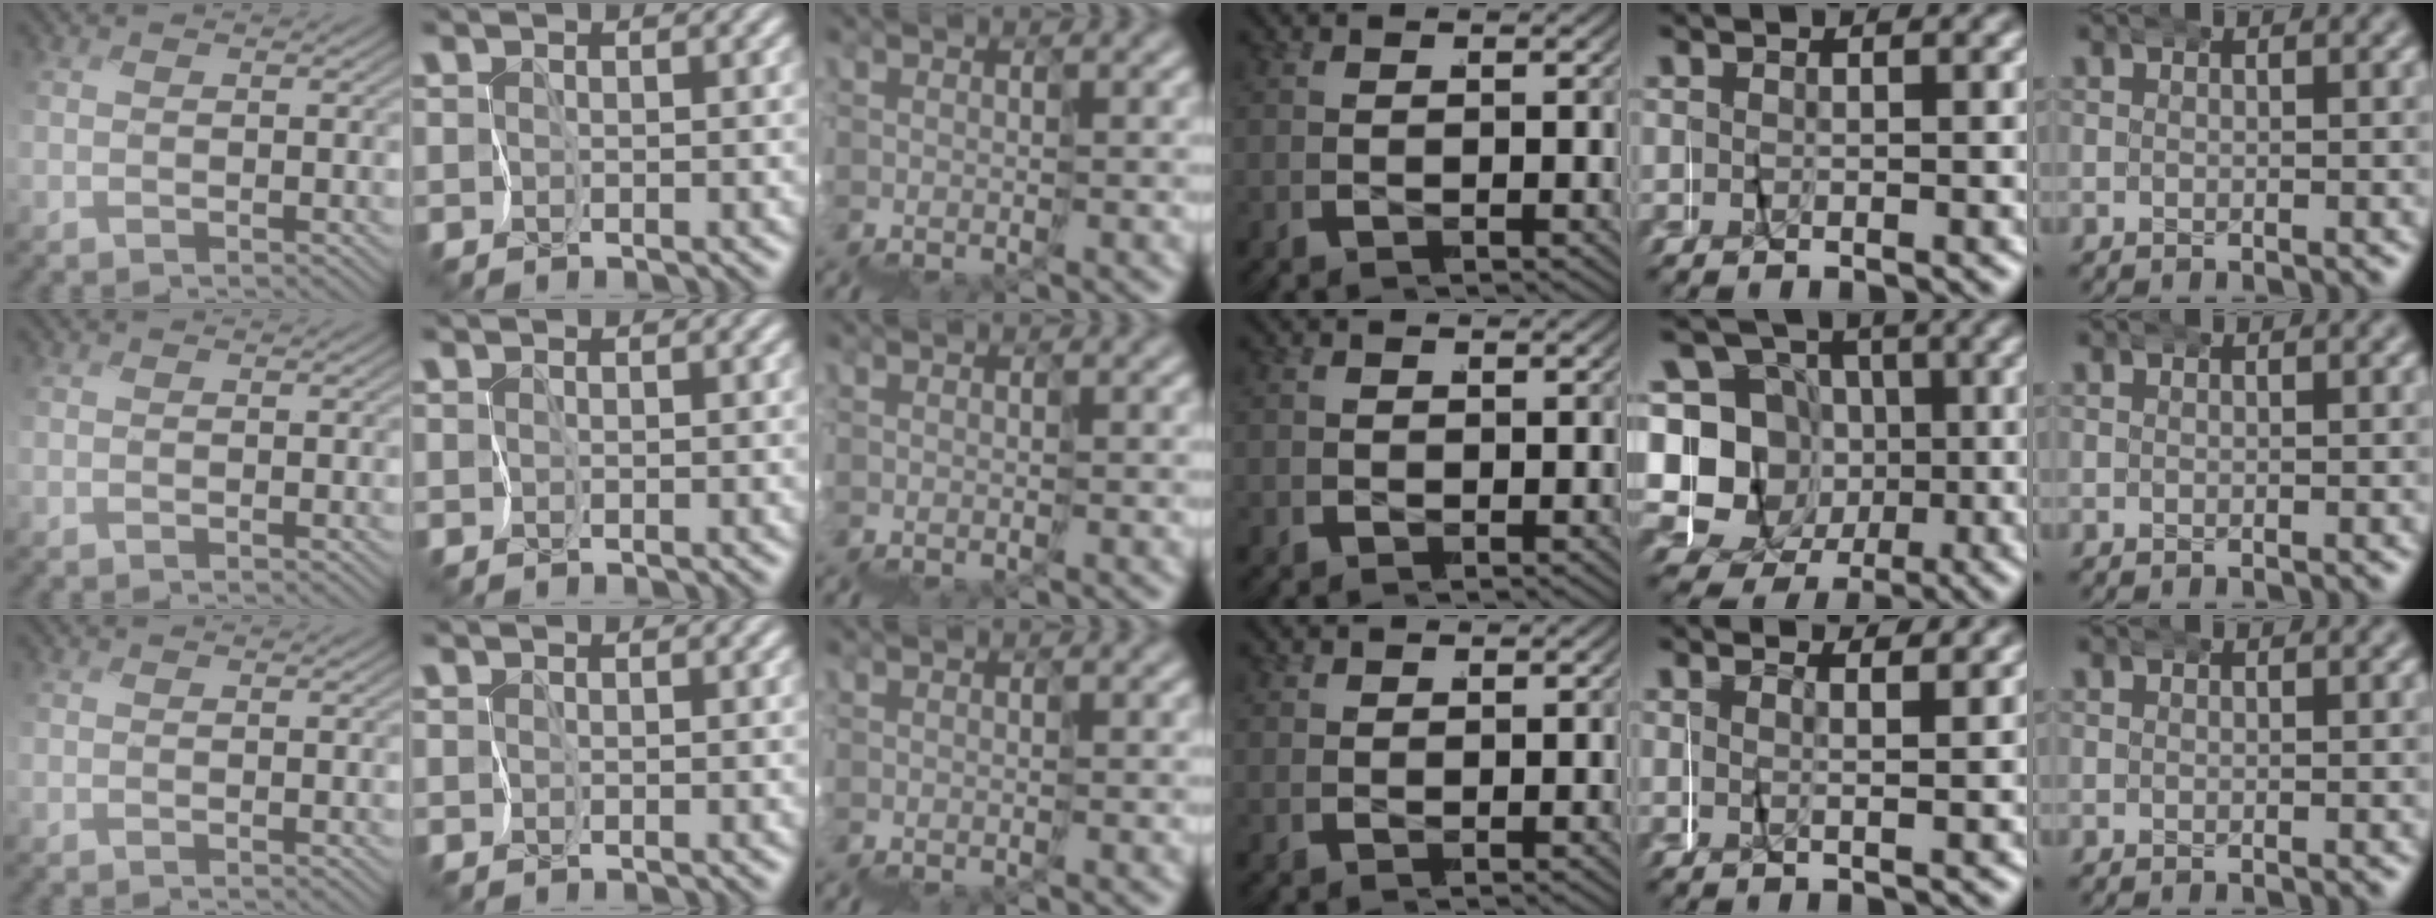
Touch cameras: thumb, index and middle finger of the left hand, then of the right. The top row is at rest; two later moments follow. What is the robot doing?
{"motion": "wrap", "object": "napkin"}